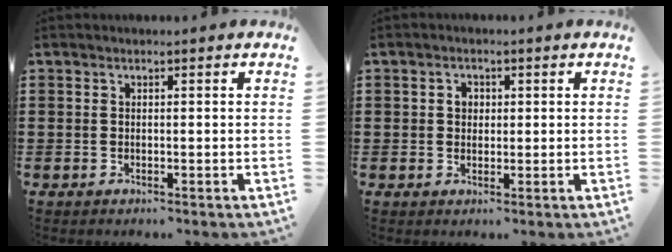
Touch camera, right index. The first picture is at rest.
{"total": 1.8, "force": [0.3, 1.5, 0.9], "torque": [-0.021, 0.011, 0.003]}